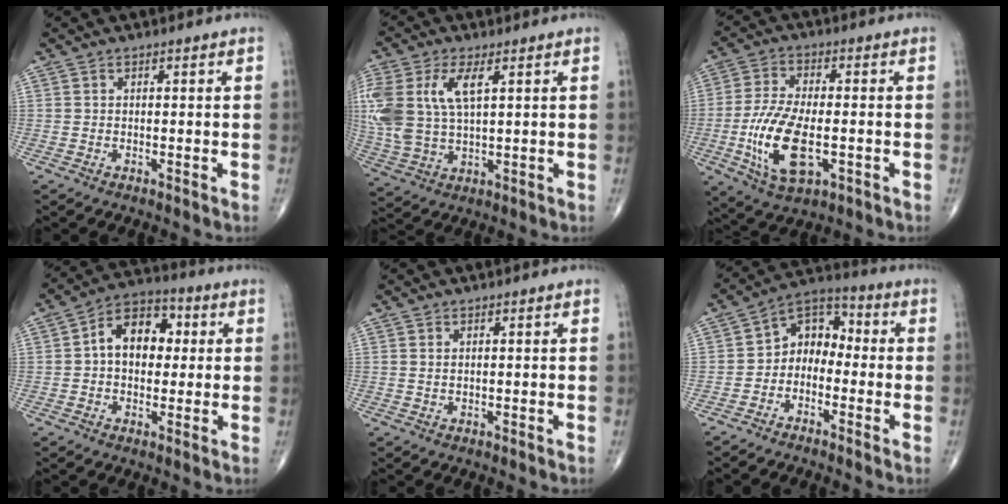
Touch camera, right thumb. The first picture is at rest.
{"total": 15.7, "force": [4.4, 8.1, 12.7], "torque": [-0.304, 0.000, 0.089]}
{"total": 13.7, "force": [-3.2, 6.4, 11.7], "torque": [-0.233, 0.003, -0.051]}
{"total": 10.8, "force": [1.3, 7.4, 7.7], "torque": [-0.095, 0.024, 0.013]}
{"total": 0.7, "force": [0.4, 0.4, 0.5], "torque": [-0.010, 0.000, 0.009]}
{"total": 8.0, "force": [-2.0, 6.1, 4.8], "torque": [-0.048, 0.047, -0.056]}